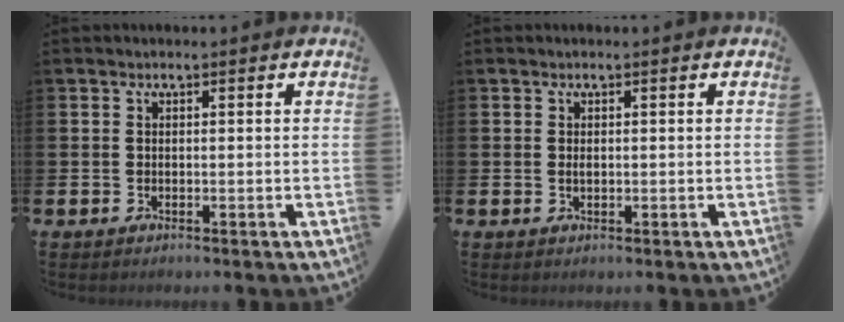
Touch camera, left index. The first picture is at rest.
{"total": 0.6, "force": [0.1, 0.2, 0.5], "torque": [-0.002, -0.002, 0.000]}